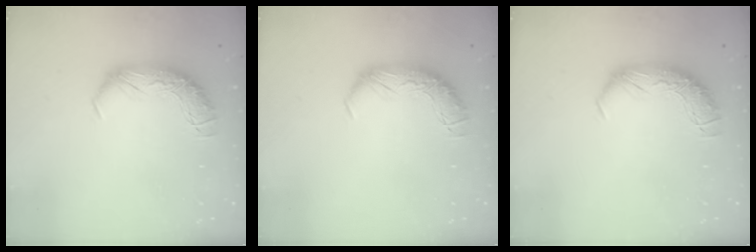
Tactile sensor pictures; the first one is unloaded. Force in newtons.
{"total": 0.0}
{"total": 0.0}